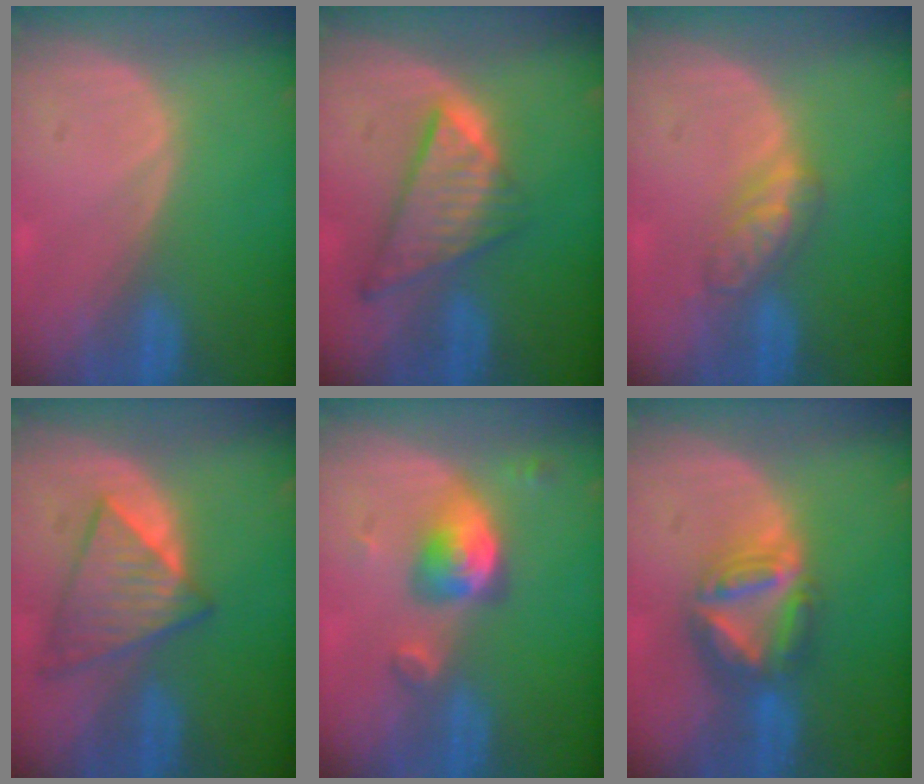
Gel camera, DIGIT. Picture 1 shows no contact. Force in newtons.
{"total": 8.6, "press": 7.3, "slide": 4.5}
{"total": 4.5, "press": 4.5, "slide": 0.7}
{"total": 6.9, "press": 6.9, "slide": 1.0}
{"total": 5.1, "press": 5.1, "slide": 0.2}
{"total": 7.9, "press": 6.7, "slide": 4.1}